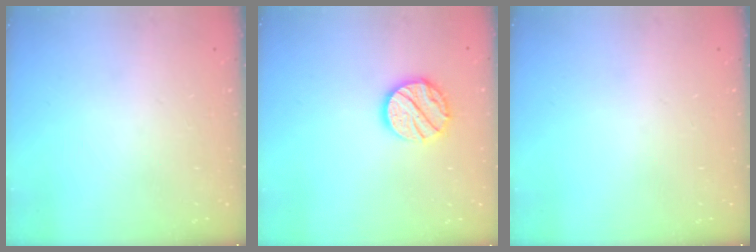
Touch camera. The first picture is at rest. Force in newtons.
{"total": 11.9, "press": 11.9, "slide": 1.0}
{"total": 0.0}